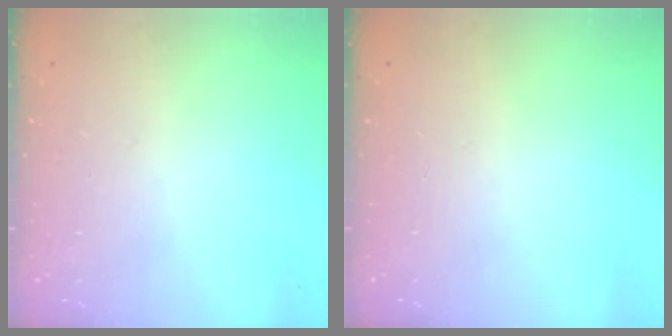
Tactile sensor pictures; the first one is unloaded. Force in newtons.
{"total": 0.0}